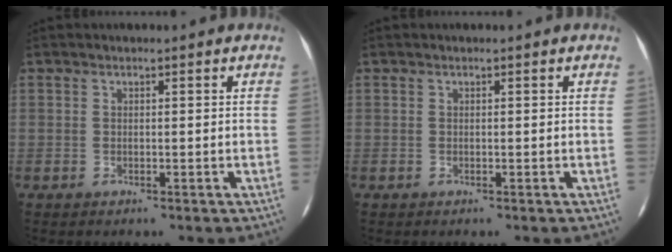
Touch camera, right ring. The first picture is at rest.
{"total": 0.0}